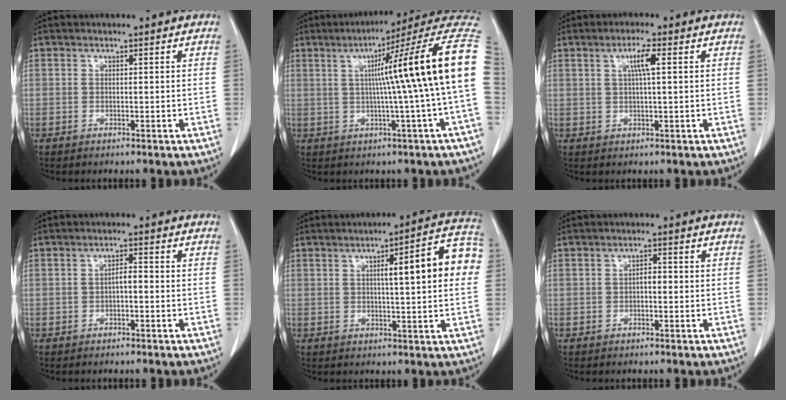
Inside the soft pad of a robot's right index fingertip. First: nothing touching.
{"total": 17.6, "force": [2.3, -1.8, 17.3], "torque": [-0.208, 0.029, 0.019]}
{"total": 3.5, "force": [1.1, 0.1, 3.3], "torque": [-0.062, 0.004, 0.019]}
{"total": 1.8, "force": [-0.3, 0.6, 1.7], "torque": [-0.029, 0.005, -0.005]}
{"total": 11.4, "force": [2.1, 1.5, 11.1], "torque": [-0.143, 0.026, 0.021]}
{"total": 1.5, "force": [-0.2, 0.7, 1.3], "torque": [-0.018, 0.004, -0.004]}